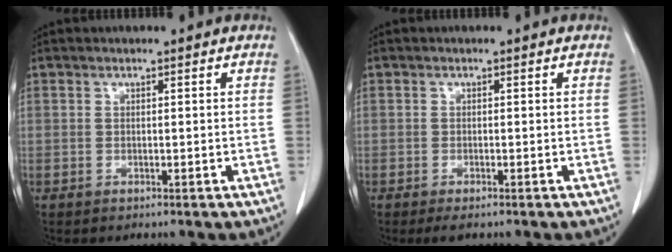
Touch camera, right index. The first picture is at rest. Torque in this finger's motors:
{"motor_torque": [0.20, -0.15, 0.07, 0.01]}